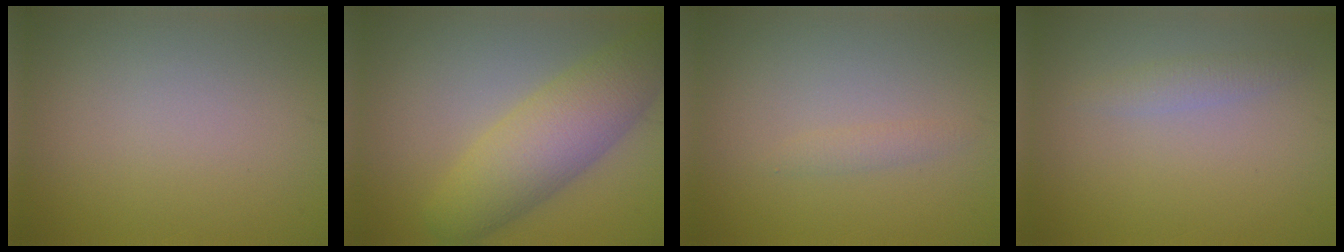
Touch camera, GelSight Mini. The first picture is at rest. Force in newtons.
{"total": 6.7, "press": 6.7, "slide": 0.2}
{"total": 0.9, "press": 0.9, "slide": 0.1}
{"total": 1.3, "press": 1.3, "slide": 0.1}